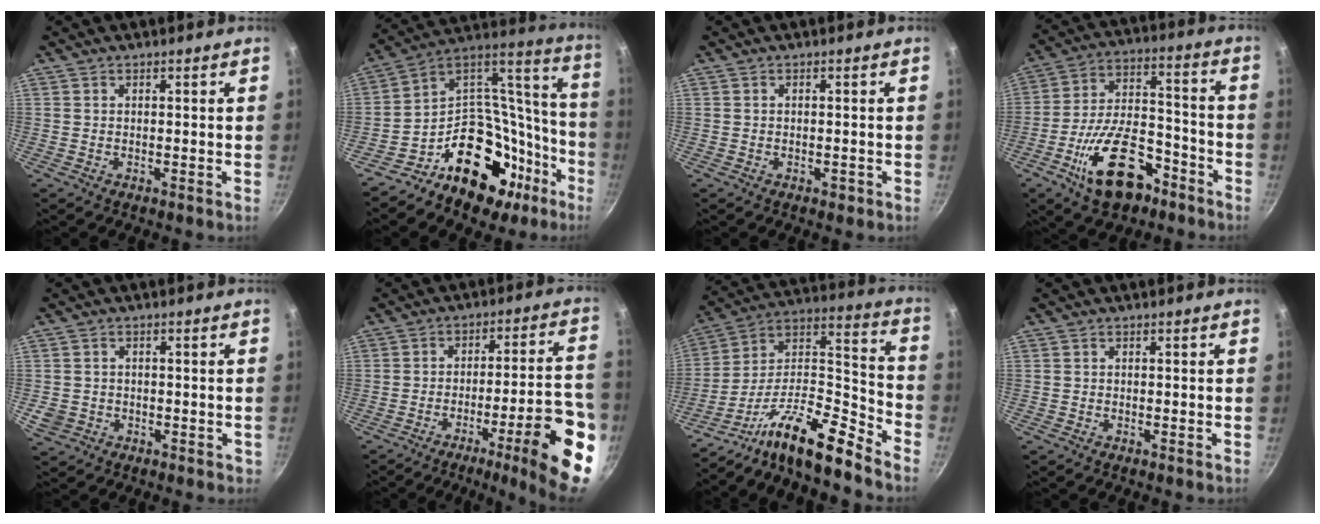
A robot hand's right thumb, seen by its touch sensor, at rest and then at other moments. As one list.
[{"total": 27.6, "force": [-14.3, 18.0, 15.2], "torque": [-0.172, 0.135, -0.211]}, {"total": 1.1, "force": [-0.5, 0.6, 0.8], "torque": [-0.012, 0.000, -0.002]}, {"total": 18.0, "force": [-9.4, 9.2, 12.3], "torque": [-0.191, 0.063, -0.151]}, {"total": 4.1, "force": [-0.8, 3.6, 1.8], "torque": [-0.023, 0.004, -0.002]}, {"total": 18.8, "force": [-8.3, 3.8, 16.4], "torque": [-0.197, 0.042, -0.112]}, {"total": 19.8, "force": [-14.0, 5.0, 13.0], "torque": [-0.189, 0.105, -0.259]}, {"total": 0.0}]